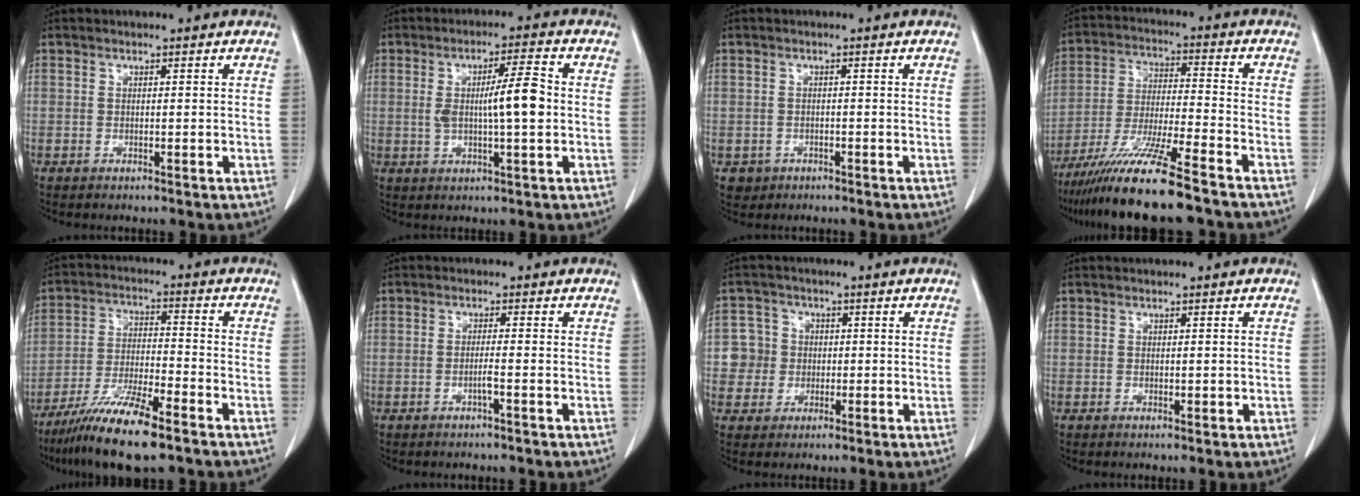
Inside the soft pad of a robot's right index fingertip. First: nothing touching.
{"total": 7.4, "force": [0.1, 0.8, 7.4], "torque": [-0.126, 0.006, 0.001]}
{"total": 2.1, "force": [-1.0, 1.9, 0.1], "torque": [-0.001, 0.007, -0.013]}
{"total": 14.2, "force": [-11.1, -0.3, 8.9], "torque": [-0.169, -0.033, -0.195]}
{"total": 12.2, "force": [-8.5, 1.4, 8.7], "torque": [-0.164, -0.029, -0.153]}
{"total": 1.6, "force": [-0.7, -0.3, 1.4], "torque": [-0.028, -0.001, -0.015]}
{"total": 4.7, "force": [-0.2, 4.7, 0.2], "torque": [0.003, 0.015, -0.003]}
{"total": 0.7, "force": [0.0, 0.4, 0.6], "torque": [-0.010, -0.002, 0.004]}